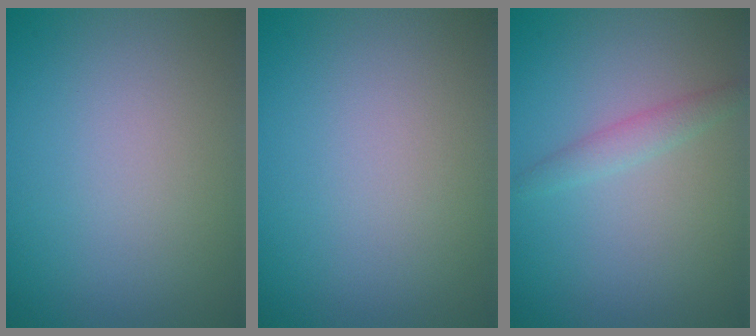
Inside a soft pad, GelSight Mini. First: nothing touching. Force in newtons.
{"total": 0.0}
{"total": 1.5, "press": 1.5, "slide": 0.1}